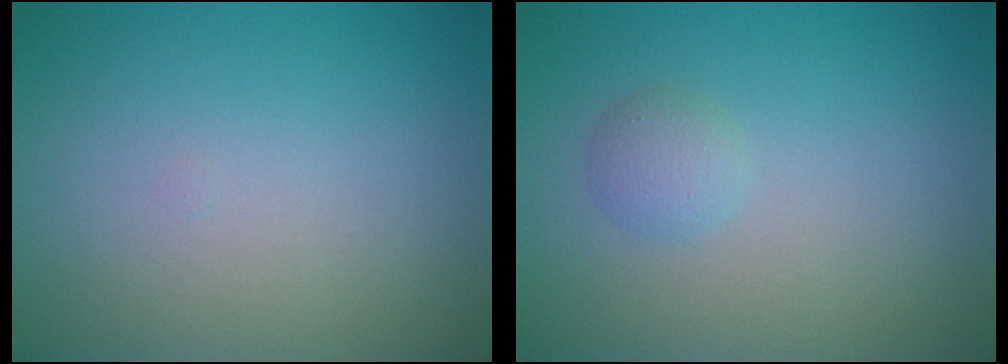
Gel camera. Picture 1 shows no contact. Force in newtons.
{"total": 1.3, "press": 1.3, "slide": 0.0}